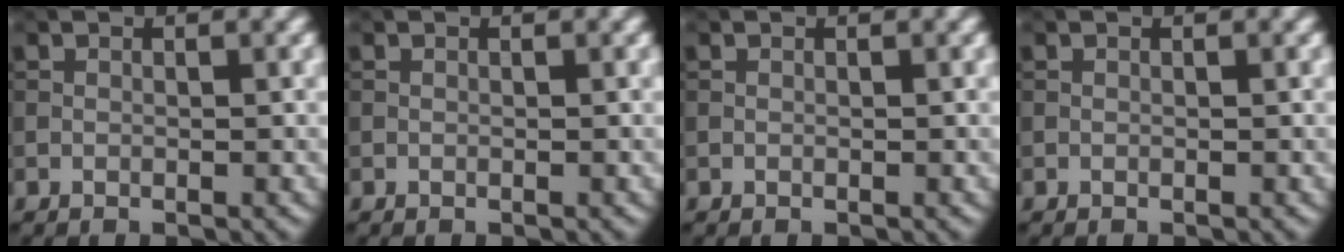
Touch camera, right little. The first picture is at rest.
{"total": 0.0}
{"total": 0.0}
{"total": 0.0}